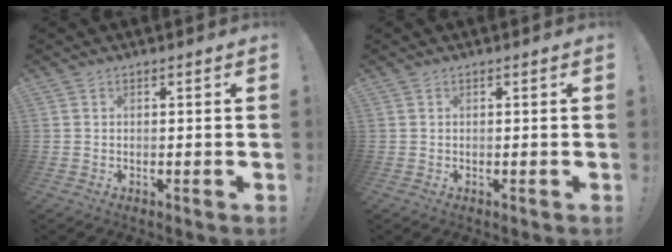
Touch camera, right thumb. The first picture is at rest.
{"total": 0.0}